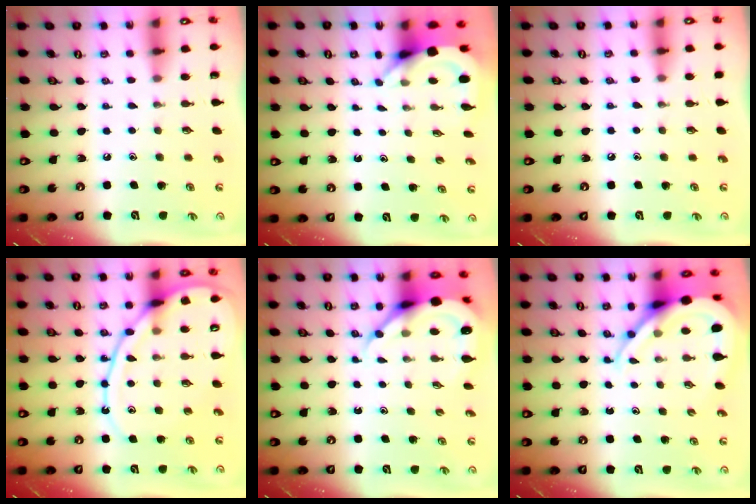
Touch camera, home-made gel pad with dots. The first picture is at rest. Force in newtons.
{"total": 3.9, "press": 3.9, "slide": 0.2}
{"total": 2.9, "press": 2.9, "slide": 0.4}
{"total": 14.0, "press": 14.0, "slide": 1.4}
{"total": 8.7, "press": 8.6, "slide": 1.0}
{"total": 10.8, "press": 10.7, "slide": 1.2}